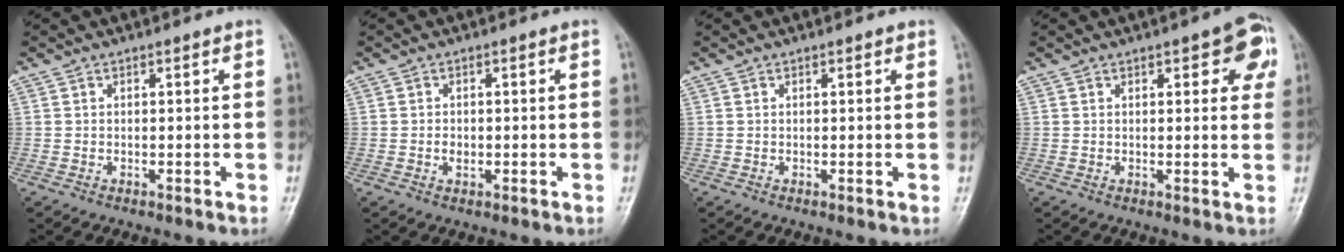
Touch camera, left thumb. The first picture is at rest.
{"total": 1.6, "force": [-0.4, 1.2, 1.0], "torque": [-0.012, 0.001, -0.008]}
{"total": 0.7, "force": [0.4, 0.4, 0.4], "torque": [-0.003, 0.000, 0.002]}
{"total": 7.5, "force": [3.1, 3.0, 6.1], "torque": [-0.040, -0.003, 0.027]}